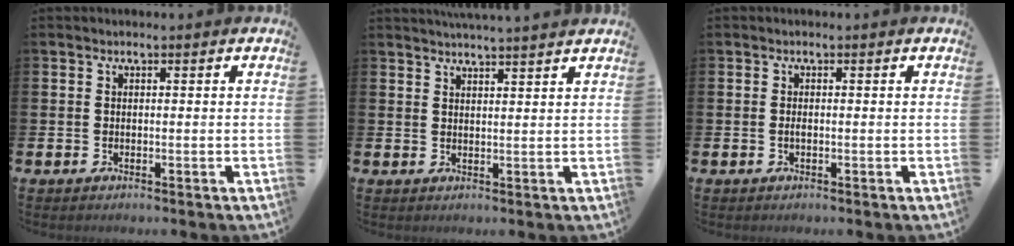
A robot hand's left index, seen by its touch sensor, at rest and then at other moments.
{"total": 3.1, "force": [3.1, -0.6, 0.1], "torque": [-0.004, -0.016, 0.057]}
{"total": 0.6, "force": [-0.1, 0.2, 0.6], "torque": [-0.007, -0.003, -0.004]}